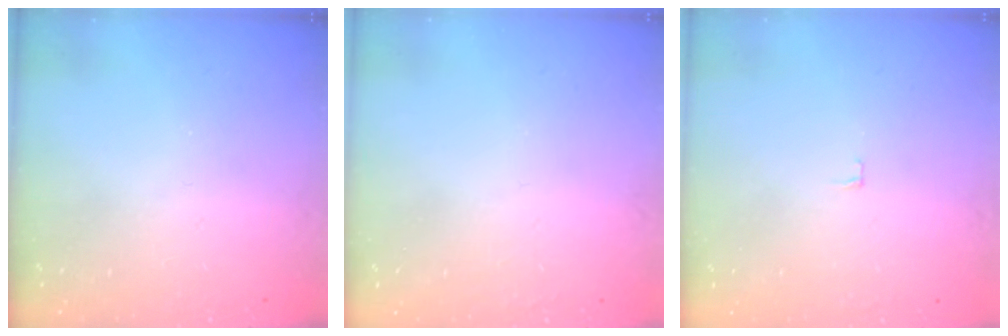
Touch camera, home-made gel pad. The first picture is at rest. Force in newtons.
{"total": 1.5, "press": 1.5, "slide": 0.1}
{"total": 2.4, "press": 2.4, "slide": 0.2}